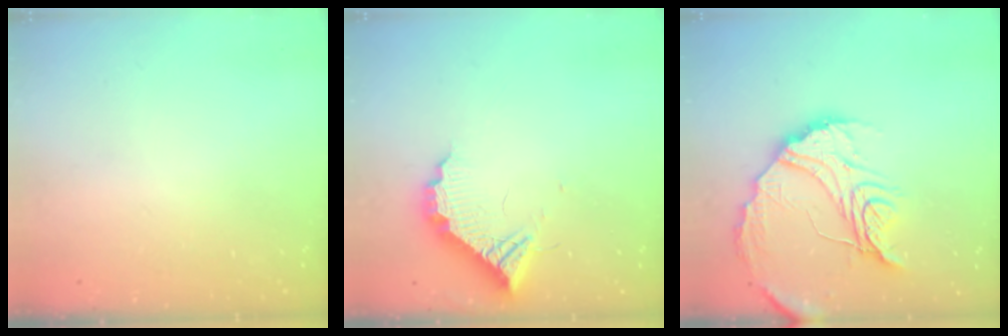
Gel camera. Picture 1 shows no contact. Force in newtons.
{"total": 11.5, "press": 11.4, "slide": 0.8}
{"total": 18.0, "press": 18.0, "slide": 1.5}